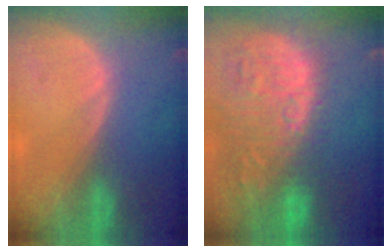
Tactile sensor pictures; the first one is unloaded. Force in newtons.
{"total": 16.0, "press": 13.2, "slide": 9.0}